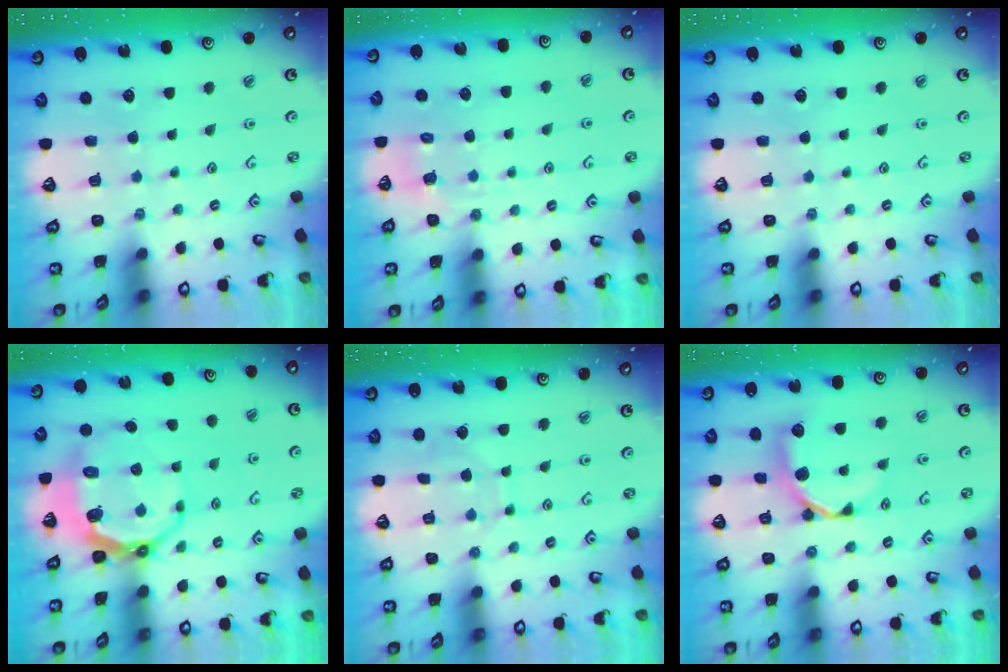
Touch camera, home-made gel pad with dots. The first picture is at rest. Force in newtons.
{"total": 4.4, "press": 4.1, "slide": 1.5}
{"total": 0.0}
{"total": 8.7, "press": 7.7, "slide": 4.1}
{"total": 6.2, "press": 6.2, "slide": 0.6}
{"total": 9.9, "press": 9.8, "slide": 0.9}